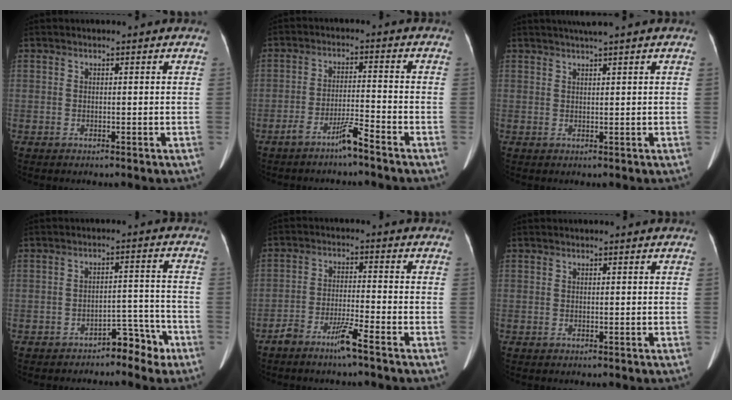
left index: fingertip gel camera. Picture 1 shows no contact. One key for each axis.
{"total": 4.2, "fx": -3.4, "fy": -0.4, "fz": 2.5, "tx": -0.054, "ty": -0.004, "tz": -0.067}
{"total": 2.3, "fx": 1.7, "fy": -0.6, "fz": 1.4, "tx": -0.021, "ty": 0.008, "tz": 0.034}
{"total": 4.9, "fx": -4.0, "fy": 2.1, "fz": 2.0, "tx": -0.022, "ty": 0.023, "tz": -0.056}
{"total": 4.9, "fx": -3.7, "fy": -0.2, "fz": 3.2, "tx": -0.066, "ty": -0.004, "tz": -0.074}
{"total": 0.0}